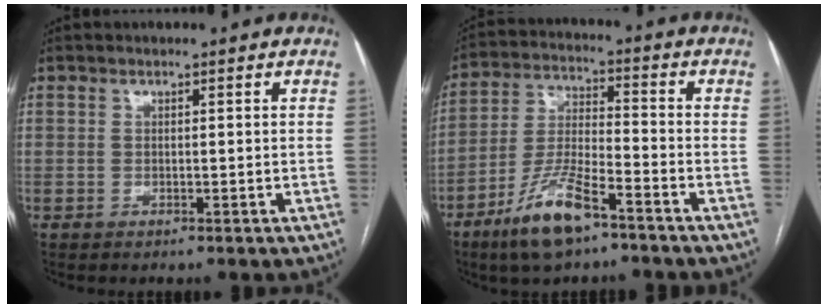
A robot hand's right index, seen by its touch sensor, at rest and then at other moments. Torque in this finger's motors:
{"motor_torque": [1.02, -0.61, 0.46, 0.14]}